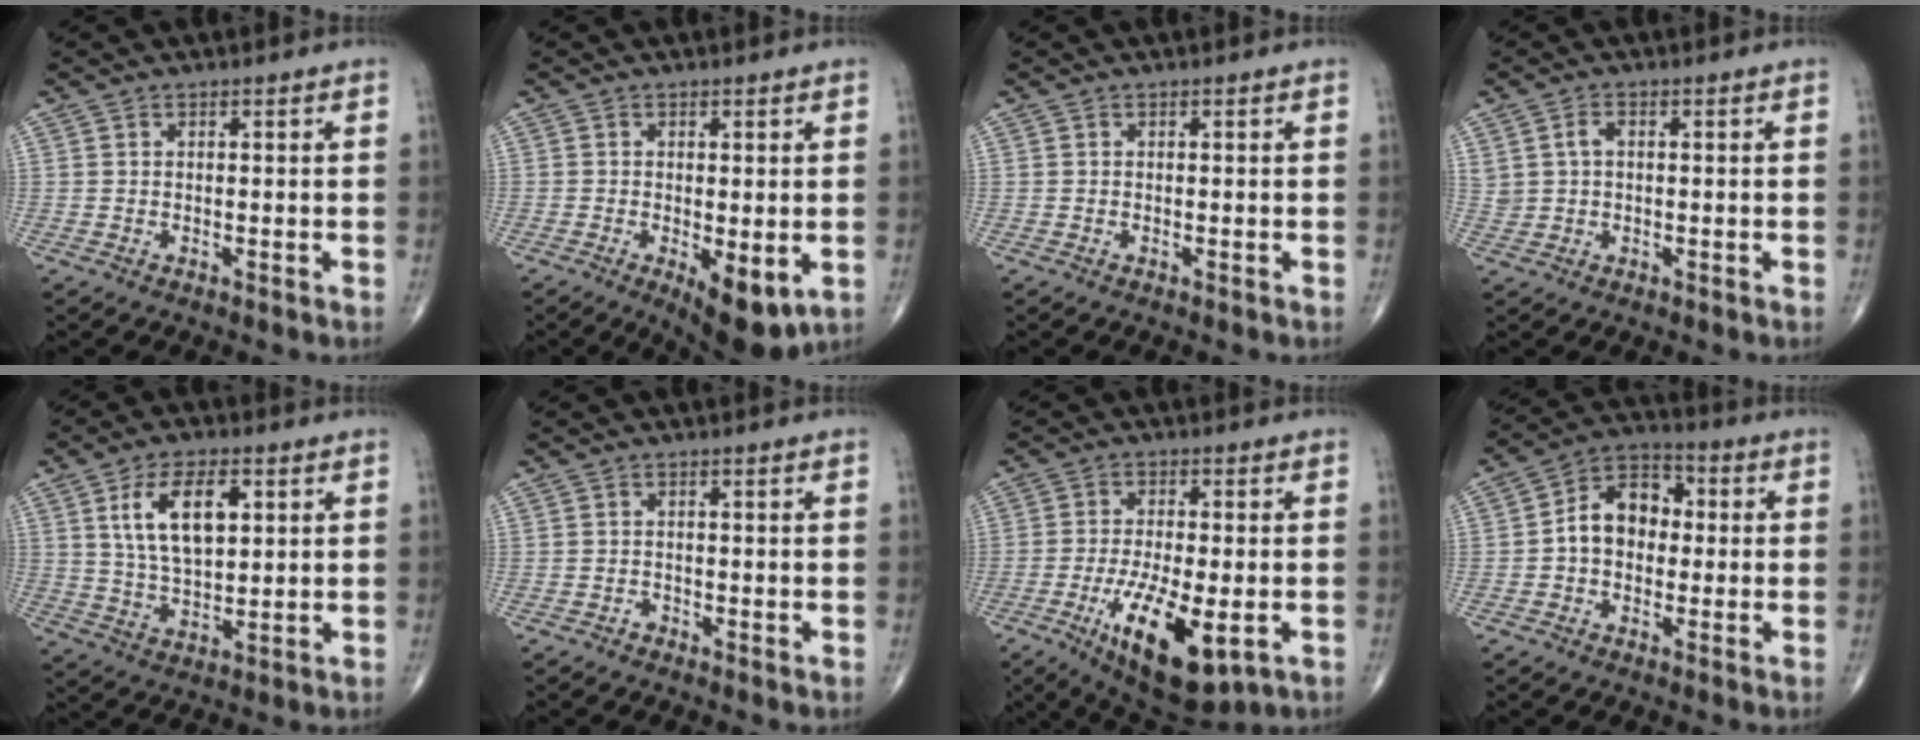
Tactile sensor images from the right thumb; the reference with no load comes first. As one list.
[{"total": 8.2, "force": [-2.2, 3.2, 7.2], "torque": [-0.102, -0.020, -0.027]}, {"total": 0.0}, {"total": 3.3, "force": [0.7, 2.3, 2.3], "torque": [-0.048, 0.005, 0.017]}, {"total": 11.8, "force": [3.6, 6.0, 9.5], "torque": [-0.161, -0.009, 0.071]}, {"total": 0.8, "force": [-0.6, 0.6, 0.2], "torque": [0.001, 0.002, -0.017]}, {"total": 15.2, "force": [-5.2, 5.6, 13.1], "torque": [-0.220, -0.011, -0.071]}, {"total": 10.1, "force": [-0.1, 7.4, 6.9], "torque": [-0.088, 0.032, -0.015]}]